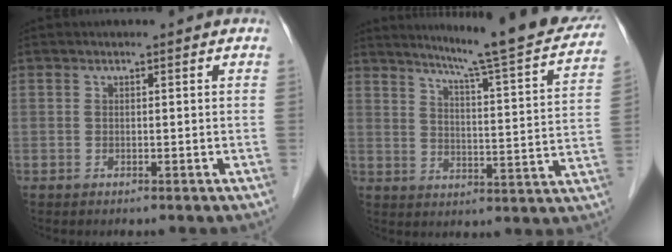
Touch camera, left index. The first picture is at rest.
{"total": 19.9, "force": [17.5, 0.4, 9.6], "torque": [-0.134, -0.044, 0.222]}